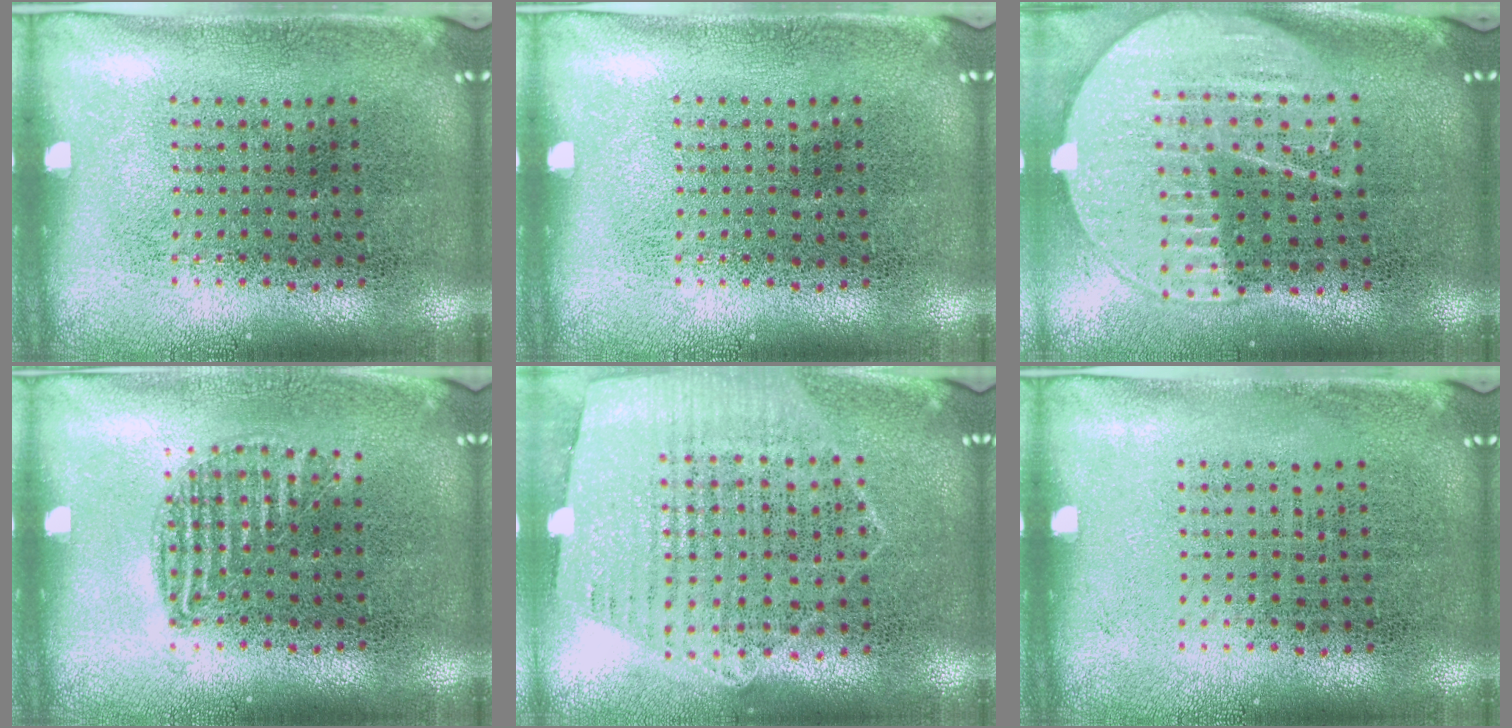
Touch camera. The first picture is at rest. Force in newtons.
{"total": 0.0}
{"total": 2.0, "press": 1.8, "slide": 1.0}
{"total": 0.9, "press": 0.8, "slide": 0.5}
{"total": 1.2, "press": 1.2, "slide": 0.4}
{"total": 0.0}